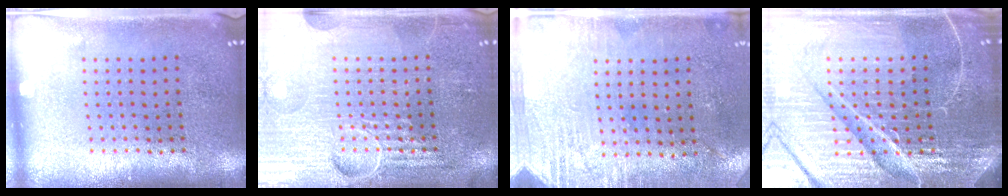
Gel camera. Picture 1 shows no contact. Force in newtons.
{"total": 7.2, "press": 7.2, "slide": 0.9}
{"total": 2.8, "press": 2.5, "slide": 1.3}
{"total": 6.5, "press": 5.8, "slide": 3.0}